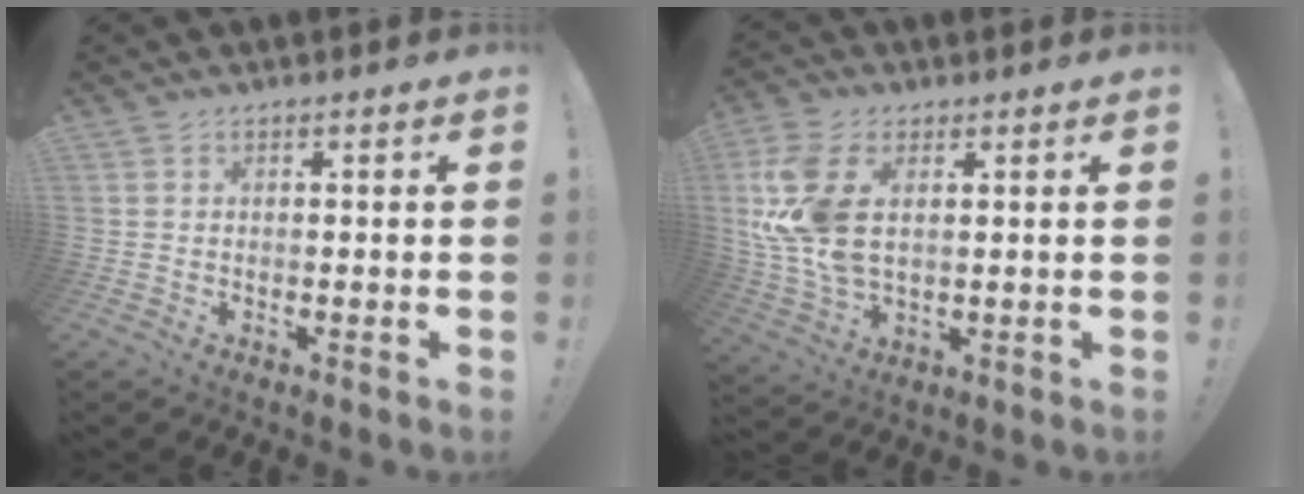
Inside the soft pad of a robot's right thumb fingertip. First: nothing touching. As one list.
[{"total": 14.7, "force": [3.6, 8.9, 11.1], "torque": [-0.232, -0.015, 0.067]}]